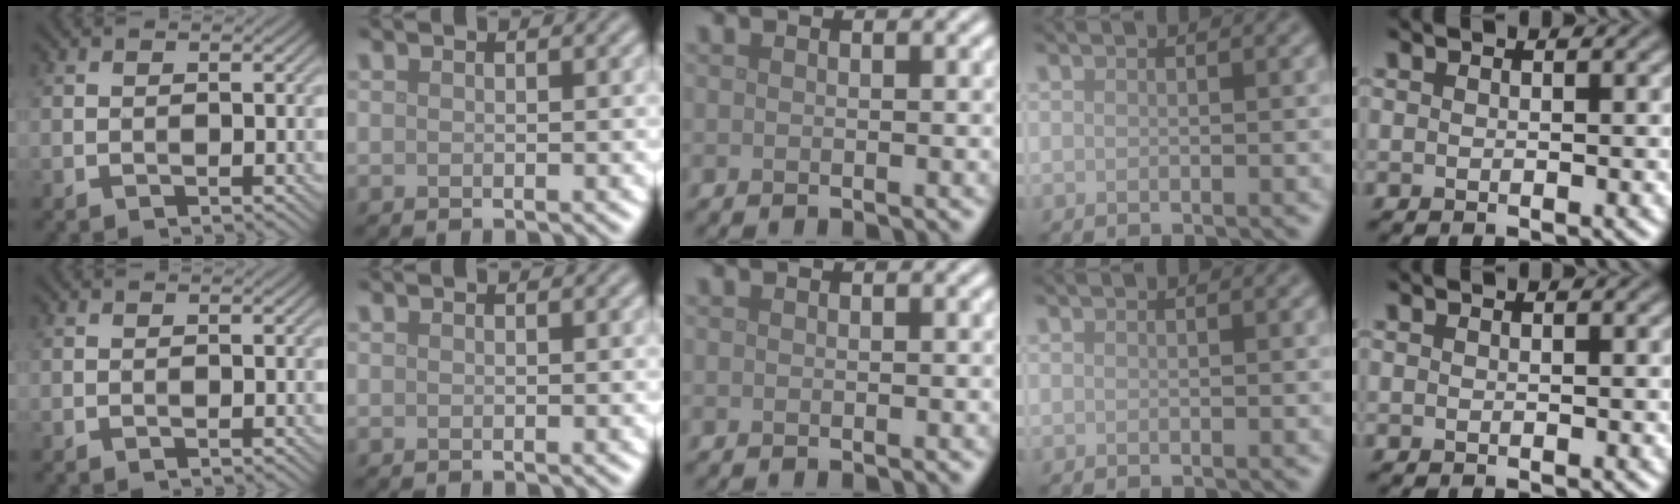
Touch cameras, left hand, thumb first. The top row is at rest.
{}